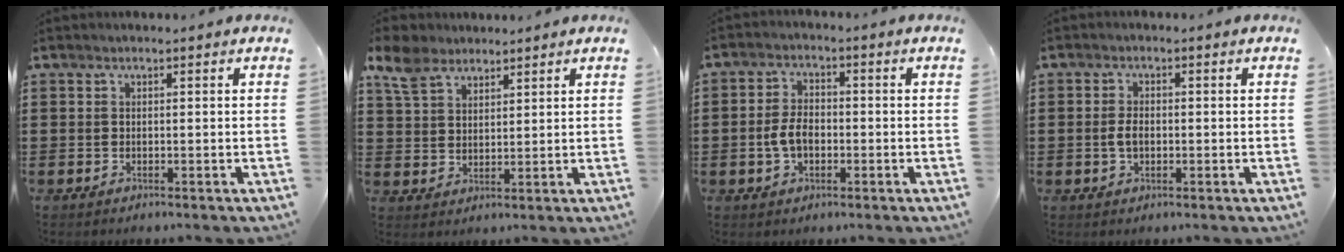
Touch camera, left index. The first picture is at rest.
{"total": 6.2, "force": [4.7, 3.4, 2.3], "torque": [-0.068, 0.004, 0.089]}
{"total": 4.5, "force": [-0.9, 2.7, 3.5], "torque": [-0.087, -0.001, -0.022]}
{"total": 2.6, "force": [-0.2, 1.4, 2.2], "torque": [-0.051, 0.001, -0.006]}